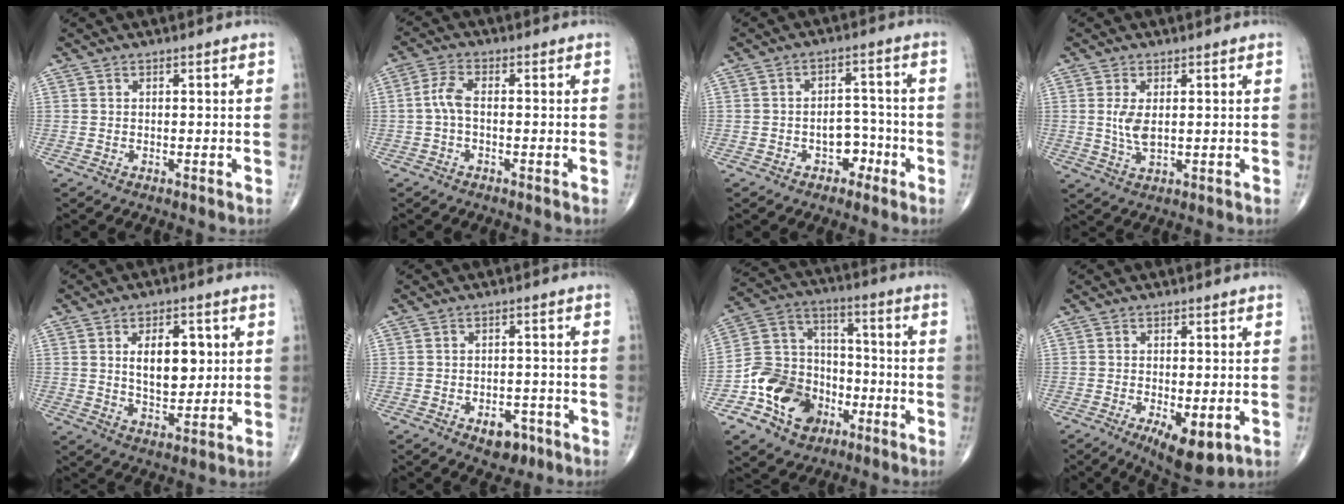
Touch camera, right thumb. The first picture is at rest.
{"total": 3.7, "force": [-0.6, 1.6, 3.3], "torque": [-0.077, 0.011, -0.018]}
{"total": 5.3, "force": [-2.6, 3.8, 2.7], "torque": [-0.009, 0.033, -0.041]}
{"total": 4.2, "force": [0.6, 1.9, 3.7], "torque": [-0.079, -0.010, 0.017]}
{"total": 10.1, "force": [2.0, 5.7, 8.1], "torque": [-0.100, -0.012, 0.040]}
{"total": 5.4, "force": [-2.9, 3.5, 3.0], "torque": [-0.020, 0.020, -0.036]}
{"total": 15.6, "force": [-7.0, 12.0, 7.2], "torque": [-0.089, 0.072, -0.122]}
{"total": 8.9, "force": [-3.2, 3.7, 7.4], "torque": [-0.108, -0.013, -0.042]}